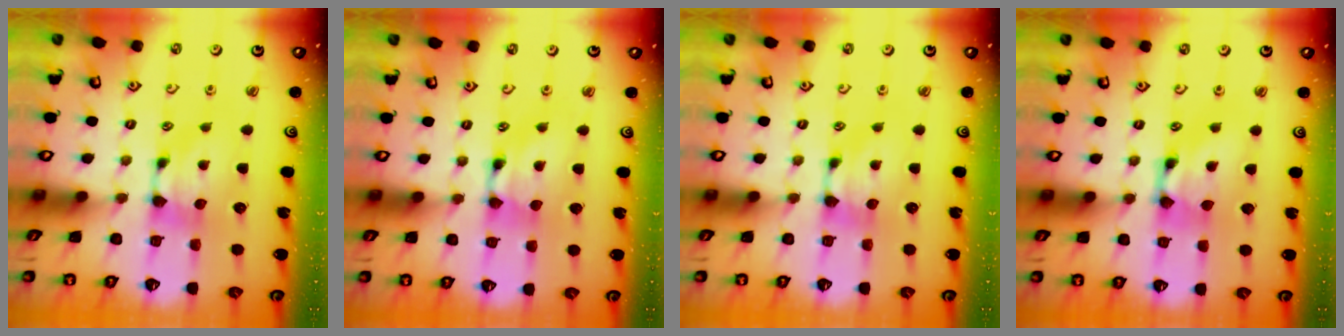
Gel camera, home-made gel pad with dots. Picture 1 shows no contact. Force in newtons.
{"total": 1.8, "press": 1.8, "slide": 0.1}
{"total": 0.0}
{"total": 2.5, "press": 2.5, "slide": 0.2}